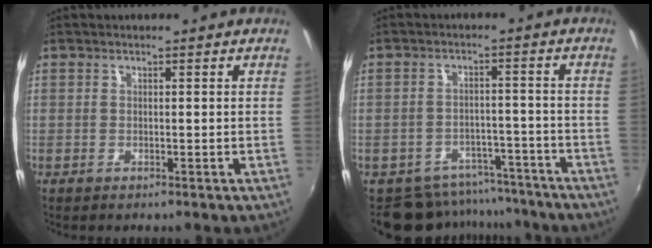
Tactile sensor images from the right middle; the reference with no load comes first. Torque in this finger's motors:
{"motor_torque": [-0.23, -0.59, -0.04, -0.02]}